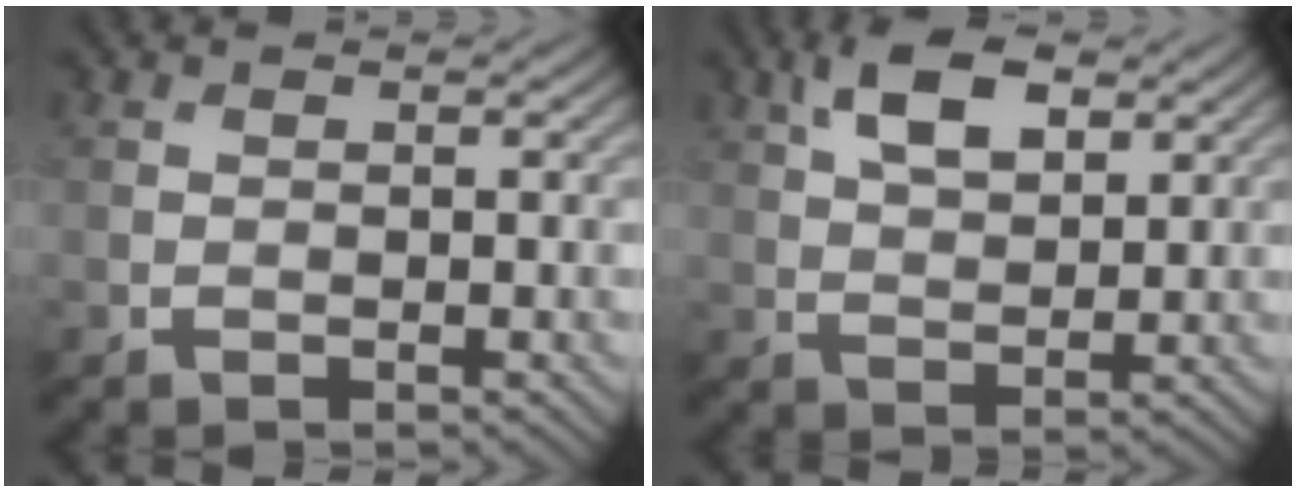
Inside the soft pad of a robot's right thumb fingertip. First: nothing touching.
{"total": 6.5, "force": [3.3, 3.2, 4.7], "torque": [-0.097, 0.006, 0.061]}